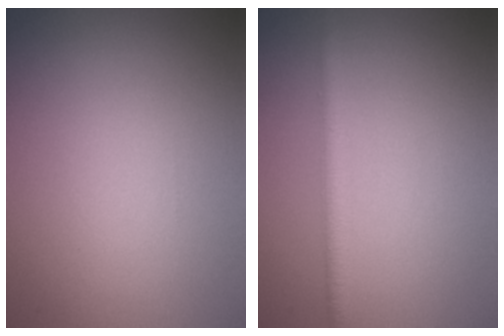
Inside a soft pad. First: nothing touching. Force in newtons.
{"total": 2.1, "press": 2.1, "slide": 0.2}